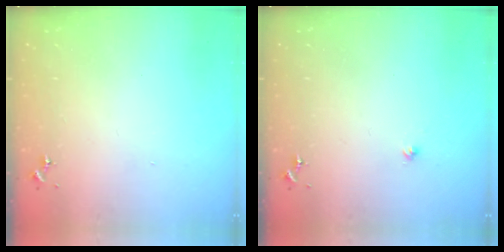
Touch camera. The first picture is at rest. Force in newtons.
{"total": 2.1, "press": 2.1, "slide": 0.3}